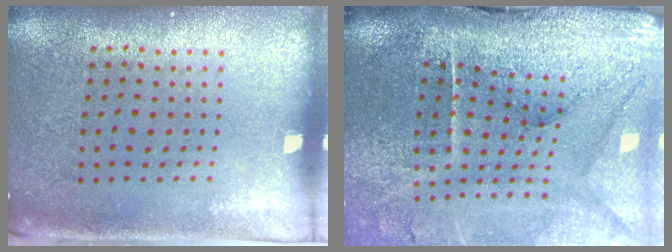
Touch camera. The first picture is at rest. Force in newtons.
{"total": 4.7, "press": 3.6, "slide": 3.0}